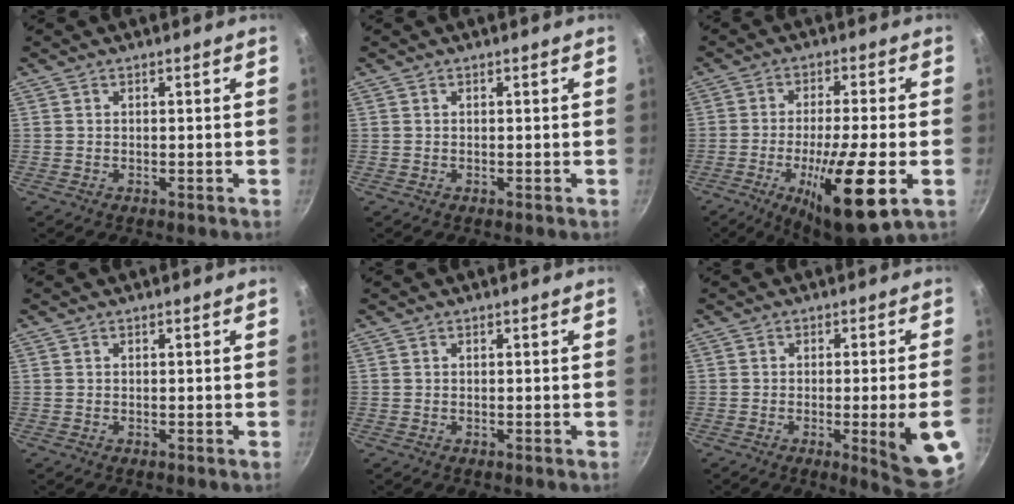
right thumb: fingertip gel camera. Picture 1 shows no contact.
{"total": 0.0}
{"total": 16.7, "force": [-5.4, 3.4, 15.4], "torque": [-0.254, 0.012, -0.086]}
{"total": 0.0}
{"total": 0.0}
{"total": 11.7, "force": [-2.9, 1.5, 11.2], "torque": [-0.125, 0.005, -0.033]}